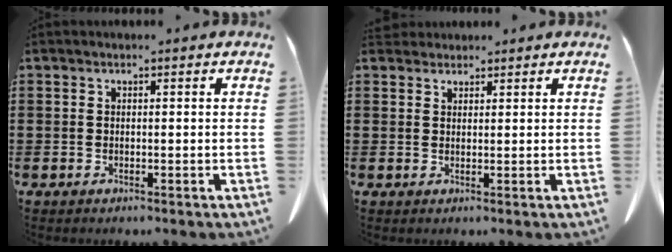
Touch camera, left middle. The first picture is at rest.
{"total": 2.0, "force": [1.9, 0.8, 0.1], "torque": [0.000, 0.000, 0.035]}